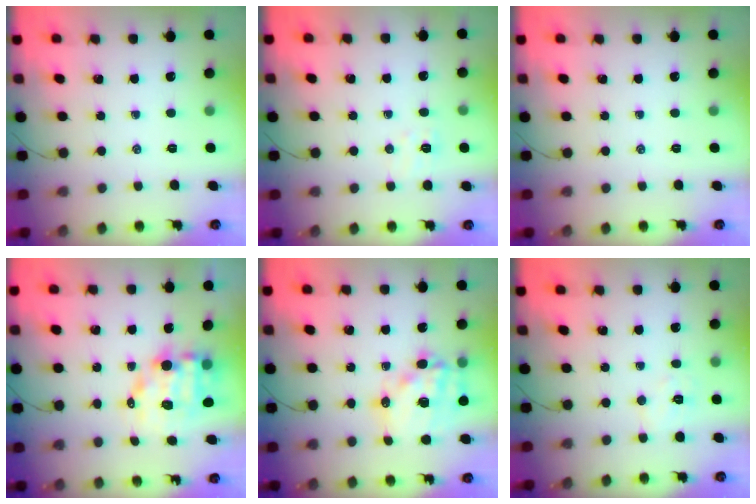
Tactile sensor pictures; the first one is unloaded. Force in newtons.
{"total": 4.8, "press": 4.6, "slide": 1.2}
{"total": 0.0}
{"total": 9.7, "press": 9.3, "slide": 2.6}
{"total": 16.3, "press": 15.9, "slide": 3.5}
{"total": 5.4, "press": 5.3, "slide": 1.0}